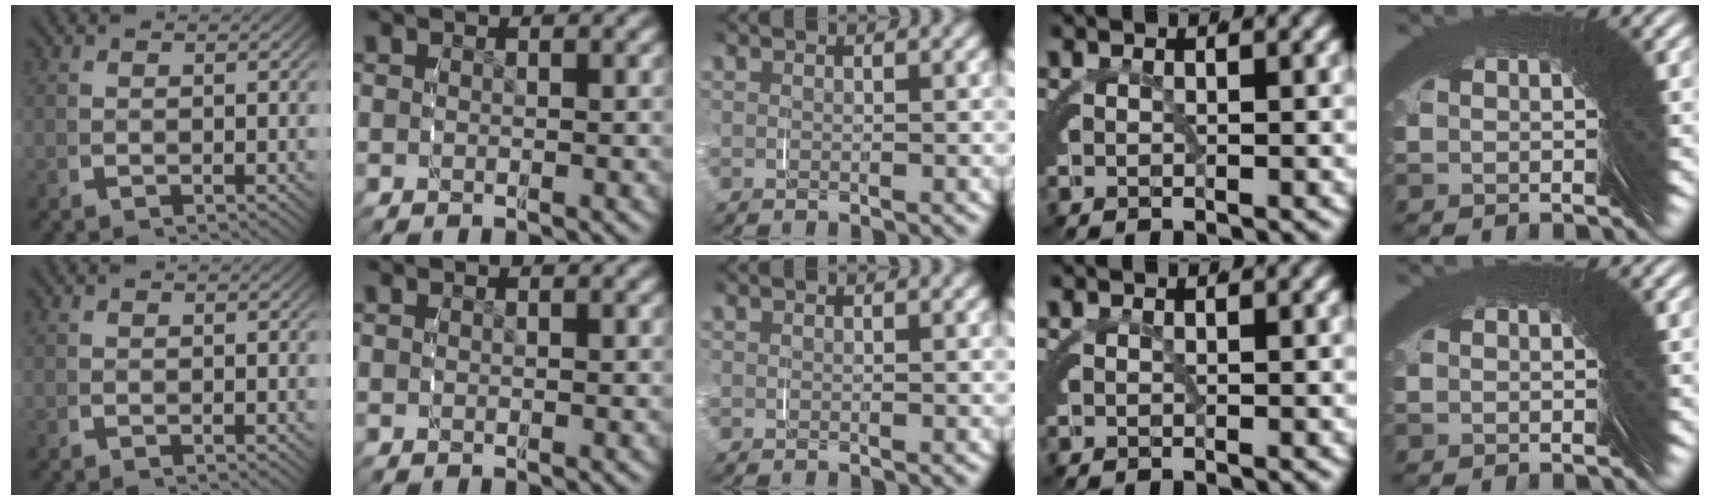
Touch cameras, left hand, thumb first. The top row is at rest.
{}